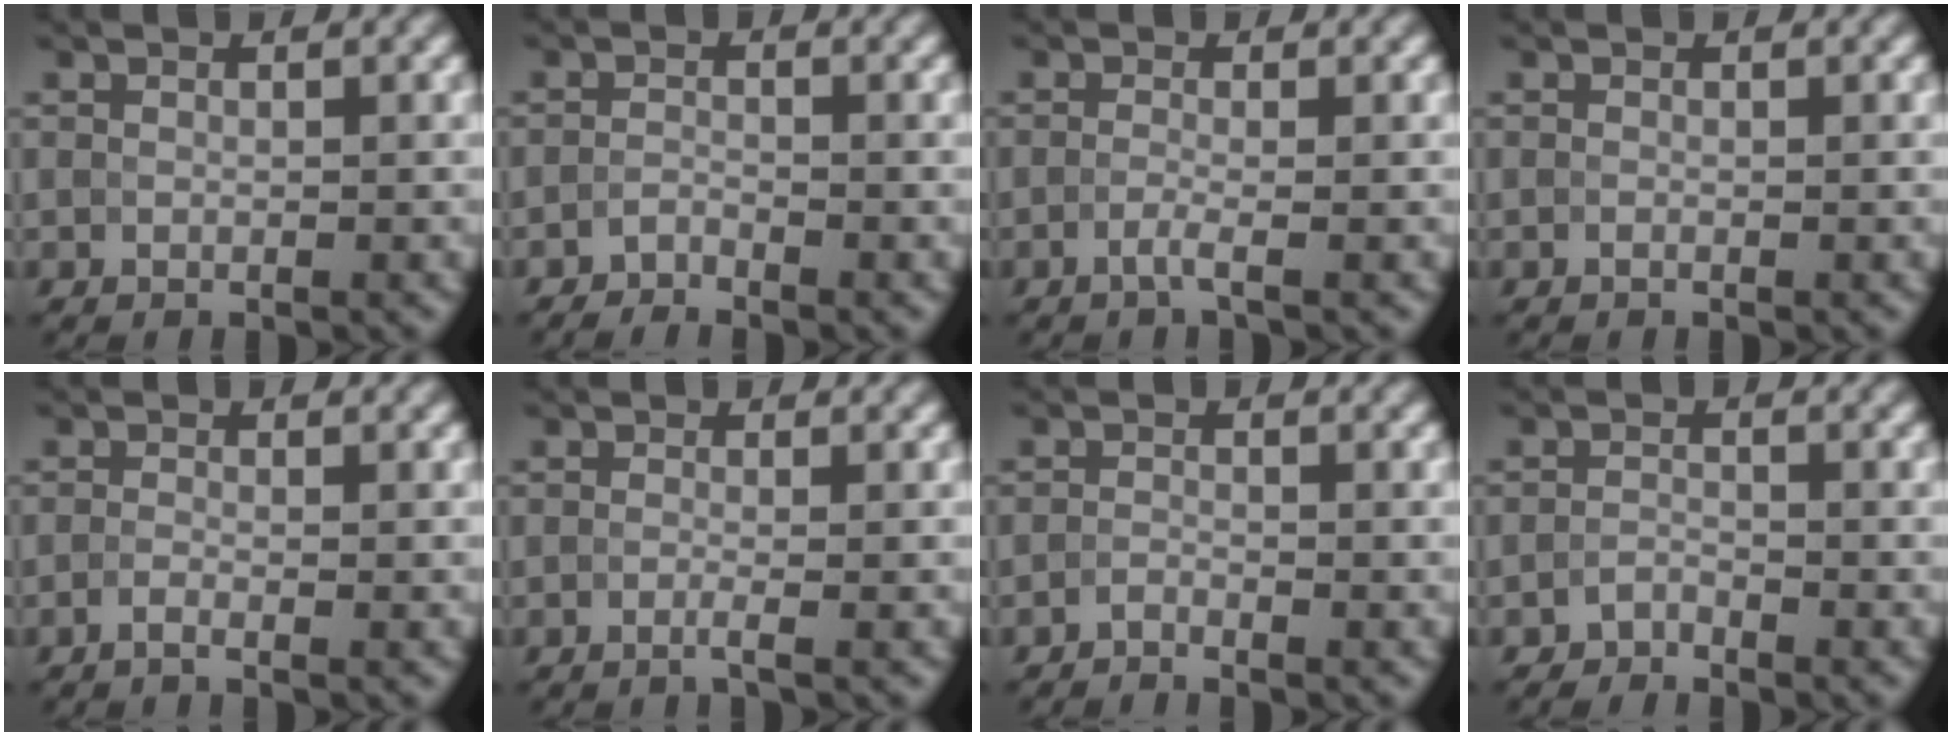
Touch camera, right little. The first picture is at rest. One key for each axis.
{"total": 2.0, "fx": -1.9, "fy": -0.3, "fz": -0.6, "tx": 0.006, "ty": -0.006, "tz": -0.035}
{"total": 1.3, "fx": -1.2, "fy": -0.1, "fz": 0.5, "tx": -0.008, "ty": -0.003, "tz": -0.024}
{"total": 0.5, "fx": -0.4, "fy": 0.2, "fz": 0.3, "tx": 0.002, "ty": -0.003, "tz": -0.010}
{"total": 1.2, "fx": -1.2, "fy": -0.1, "fz": 0.3, "tx": -0.002, "ty": -0.004, "tz": -0.023}
{"total": 1.0, "fx": -0.9, "fy": 0.0, "fz": 0.5, "tx": -0.004, "ty": -0.009, "tz": -0.020}
{"total": 1.7, "fx": -1.5, "fy": -0.4, "fz": -0.6, "tx": 0.009, "ty": -0.006, "tz": -0.027}
{"total": 2.0, "fx": -1.8, "fy": -0.4, "fz": -0.8, "tx": 0.009, "ty": -0.002, "tz": -0.029}